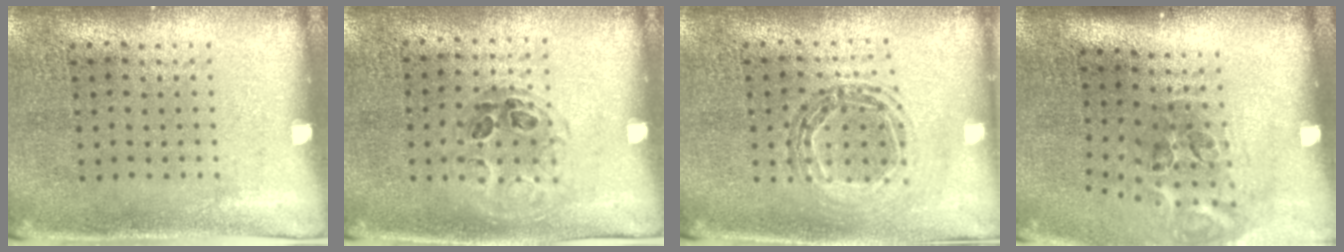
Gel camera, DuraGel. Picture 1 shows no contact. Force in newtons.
{"total": 1.0, "press": 0.7, "slide": 0.6}
{"total": 0.9, "press": 0.9, "slide": 0.2}
{"total": 2.2, "press": 1.3, "slide": 1.7}